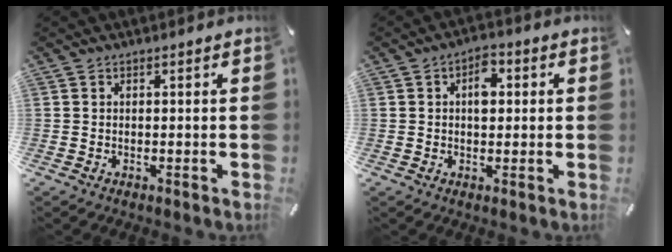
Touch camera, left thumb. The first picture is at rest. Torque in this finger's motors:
{"motor_torque": [1.09, 1.37, 0.65, -0.54, 0.29]}